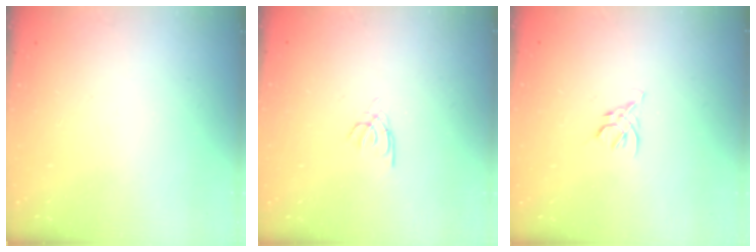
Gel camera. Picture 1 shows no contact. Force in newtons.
{"total": 2.2, "press": 2.2, "slide": 0.2}
{"total": 2.5, "press": 2.5, "slide": 0.7}